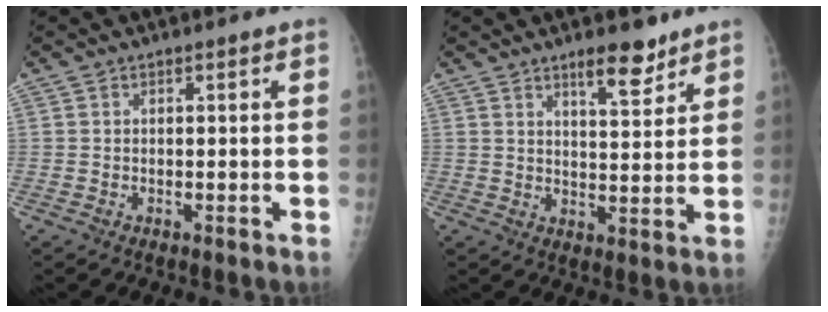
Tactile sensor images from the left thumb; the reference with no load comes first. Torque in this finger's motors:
{"motor_torque": [0.59, -0.17, 0.33, -0.06, 0.11]}